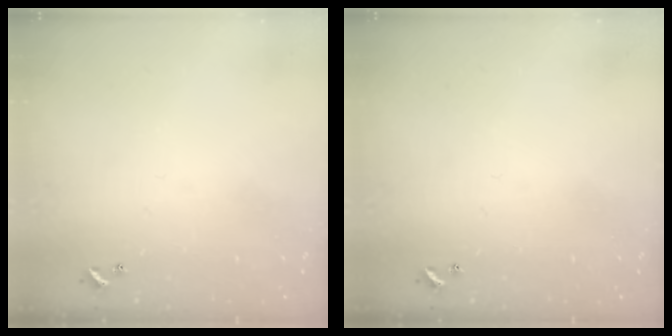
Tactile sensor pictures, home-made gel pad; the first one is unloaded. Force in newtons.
{"total": 0.0}